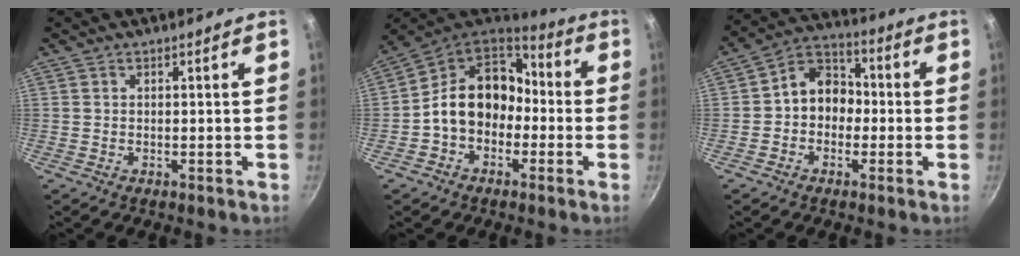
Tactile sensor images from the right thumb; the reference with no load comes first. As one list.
[{"total": 14.7, "force": [-2.2, 11.6, 8.7], "torque": [-0.110, 0.062, -0.052]}, {"total": 8.7, "force": [-1.0, 7.1, 5.0], "torque": [-0.033, 0.036, -0.036]}]